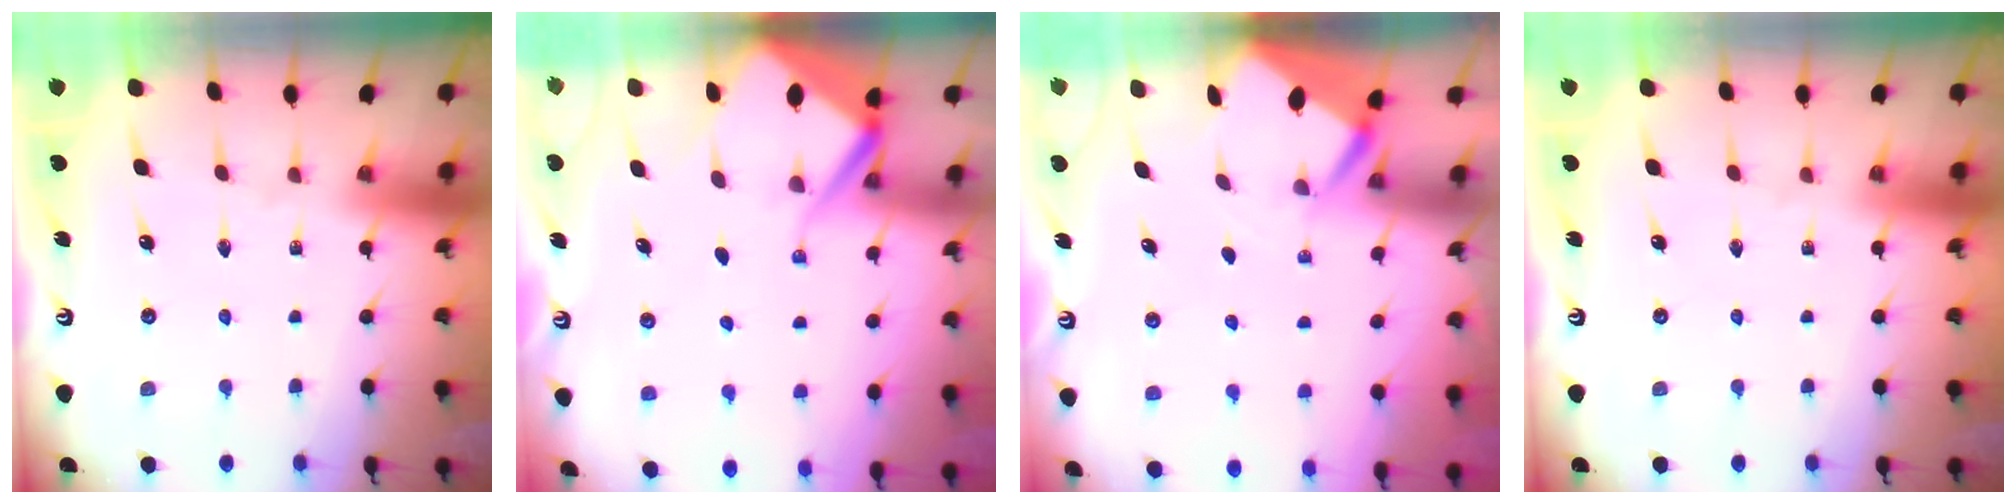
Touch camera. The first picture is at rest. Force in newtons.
{"total": 6.0, "press": 6.0, "slide": 0.7}
{"total": 2.6, "press": 2.6, "slide": 0.3}
{"total": 0.0}